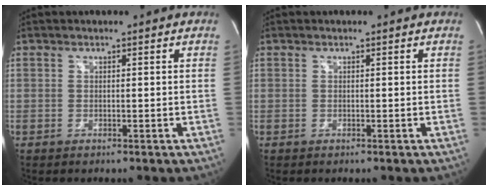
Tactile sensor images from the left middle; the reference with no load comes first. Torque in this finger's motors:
{"motor_torque": [0.51, -0.36, 0.09, 0.01]}